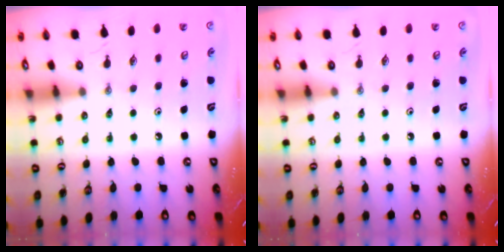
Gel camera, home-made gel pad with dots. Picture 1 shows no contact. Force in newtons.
{"total": 0.0}